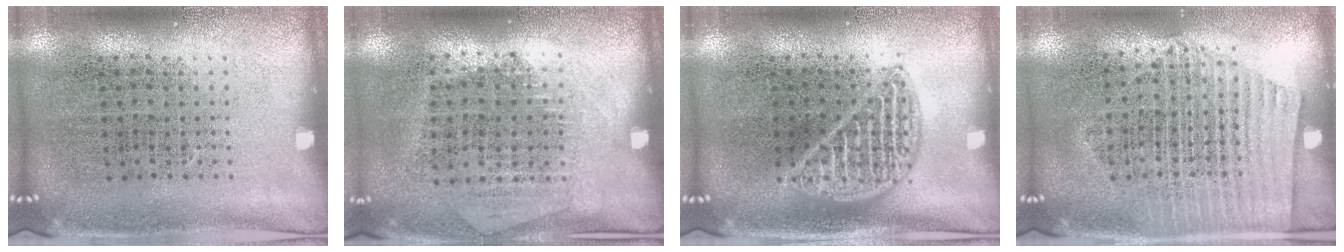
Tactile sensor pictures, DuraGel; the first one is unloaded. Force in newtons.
{"total": 1.2, "press": 1.0, "slide": 0.6}
{"total": 1.5, "press": 1.5, "slide": 0.2}
{"total": 1.5, "press": 1.4, "slide": 0.7}